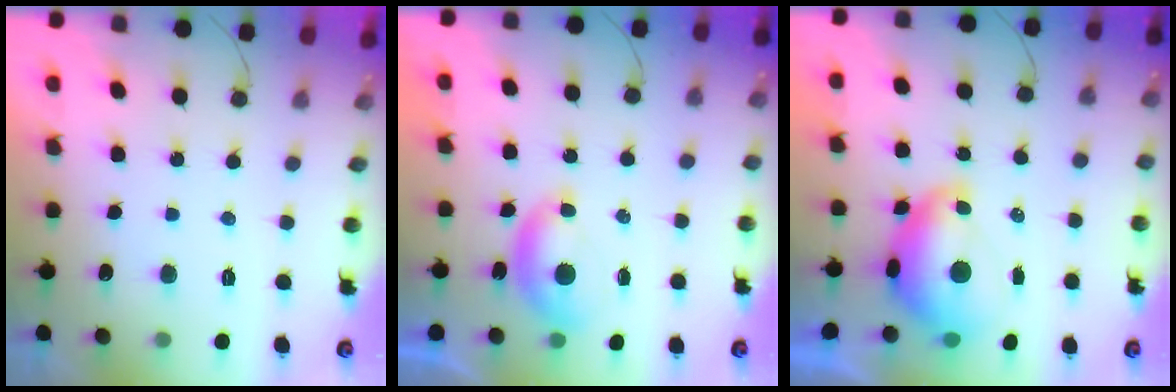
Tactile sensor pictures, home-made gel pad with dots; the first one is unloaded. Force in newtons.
{"total": 5.6, "press": 5.6, "slide": 0.7}
{"total": 9.5, "press": 9.5, "slide": 1.1}